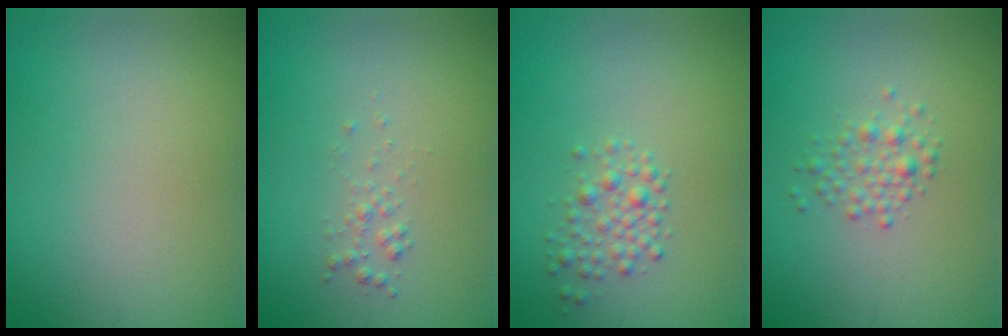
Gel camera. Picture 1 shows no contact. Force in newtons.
{"total": 0.9, "press": 0.9, "slide": 0.0}
{"total": 2.0, "press": 2.0, "slide": 0.0}
{"total": 1.7, "press": 1.7, "slide": 0.0}